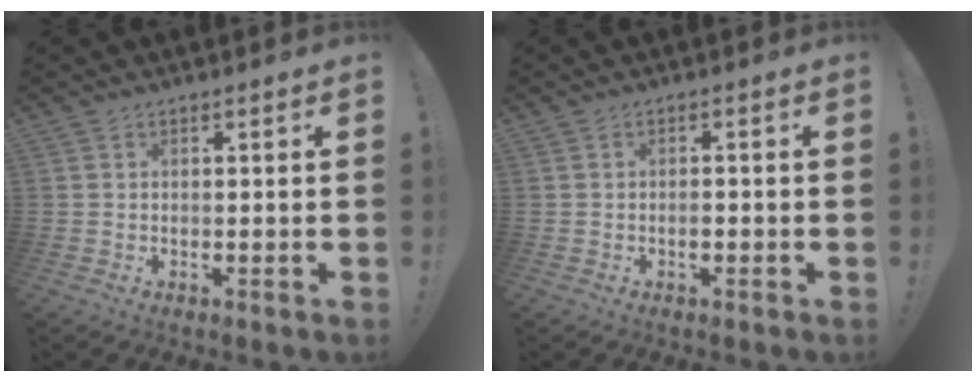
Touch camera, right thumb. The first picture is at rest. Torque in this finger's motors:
{"motor_torque": [0.35, -0.01, 0.10, -0.18, 0.02]}